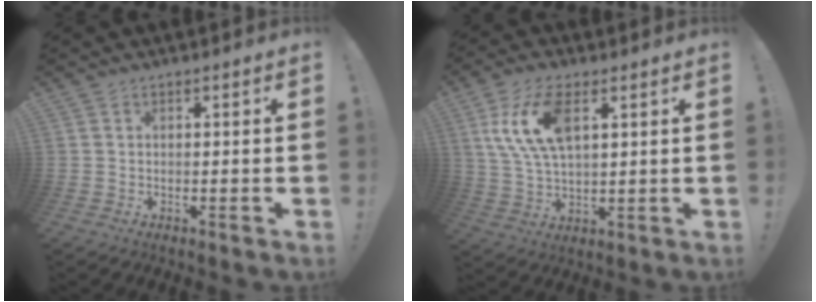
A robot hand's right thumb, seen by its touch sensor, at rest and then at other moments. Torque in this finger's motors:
{"motor_torque": [1.35, 1.43, 1.07, 0.49, 0.42]}